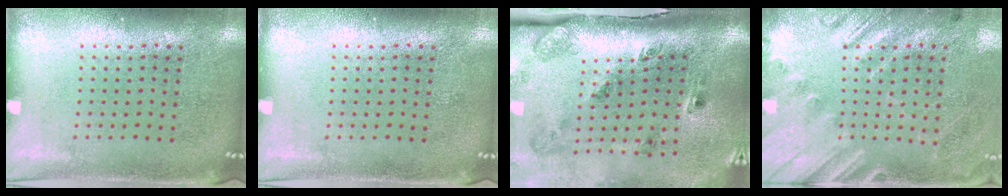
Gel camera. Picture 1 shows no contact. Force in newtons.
{"total": 0.0}
{"total": 2.9, "press": 1.8, "slide": 2.3}
{"total": 2.6, "press": 1.9, "slide": 1.8}